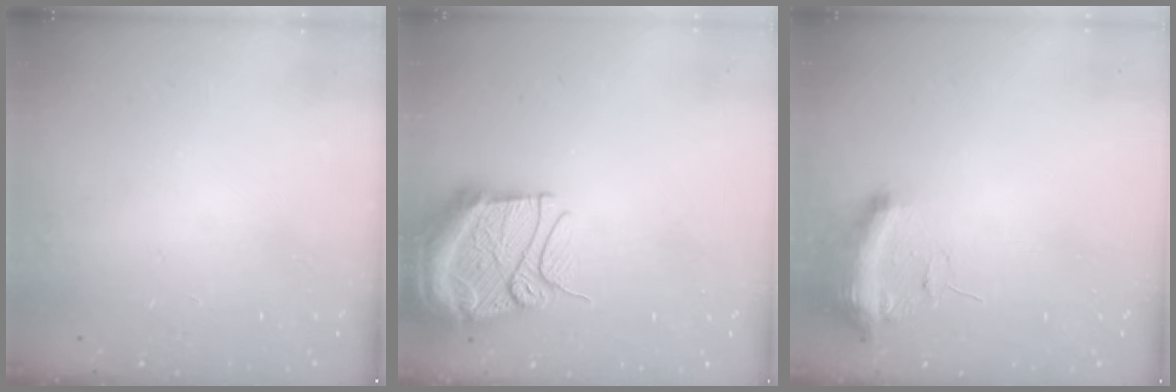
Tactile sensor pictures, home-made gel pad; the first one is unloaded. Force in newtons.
{"total": 17.9, "press": 16.5, "slide": 6.9}
{"total": 9.4, "press": 9.3, "slide": 1.3}